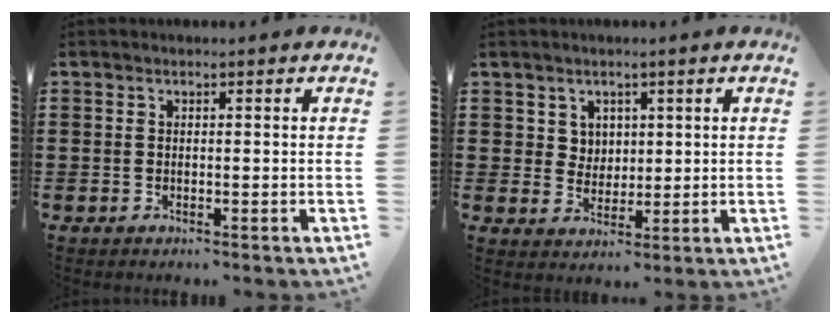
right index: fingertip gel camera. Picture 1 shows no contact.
{"total": 1.3, "force": [1.0, 0.8, 0.2], "torque": [-0.006, 0.003, 0.019]}